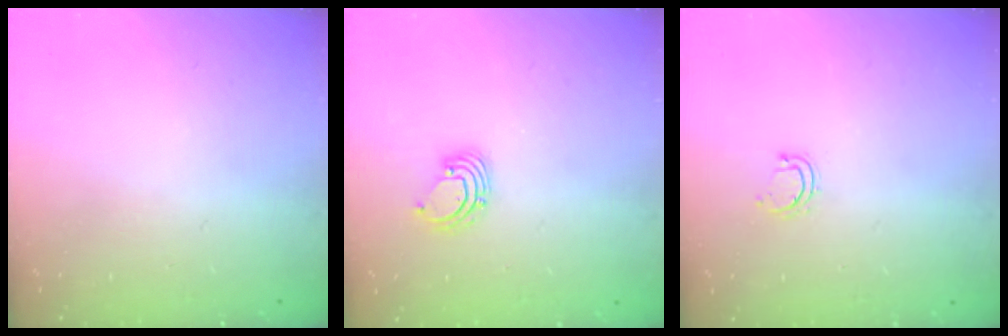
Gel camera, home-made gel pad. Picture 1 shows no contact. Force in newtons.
{"total": 2.2, "press": 2.2, "slide": 0.2}
{"total": 4.0, "press": 3.9, "slide": 0.4}